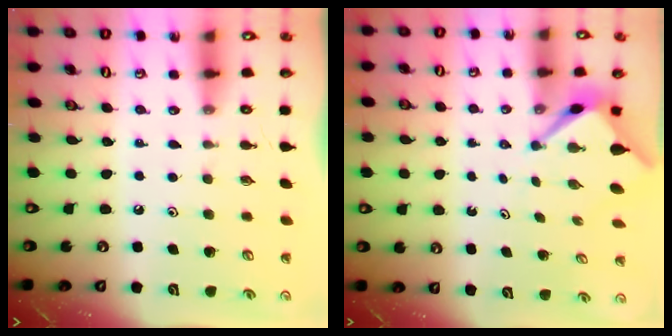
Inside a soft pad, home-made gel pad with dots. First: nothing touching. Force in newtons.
{"total": 3.2, "press": 3.2, "slide": 0.2}